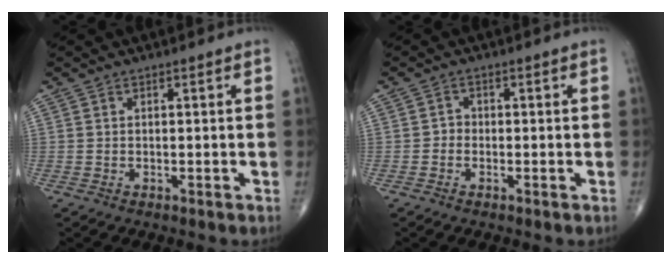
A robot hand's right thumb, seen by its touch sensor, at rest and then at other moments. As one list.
[{"total": 1.2, "force": [-0.5, 1.0, 0.4], "torque": [0.005, 0.006, -0.015]}]